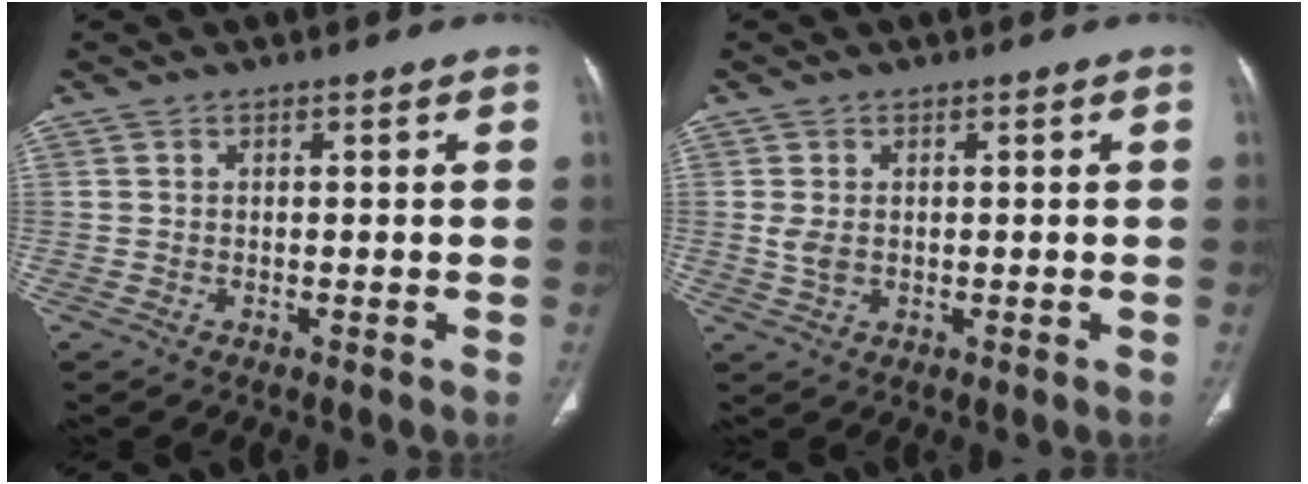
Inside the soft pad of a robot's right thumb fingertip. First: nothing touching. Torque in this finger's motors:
{"motor_torque": [0.74, 0.69, 0.04, -0.14, 0.14]}